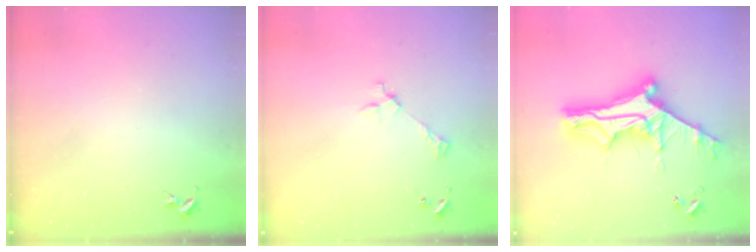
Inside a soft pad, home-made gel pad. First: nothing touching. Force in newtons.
{"total": 2.6, "press": 2.6, "slide": 0.3}
{"total": 13.2, "press": 13.1, "slide": 1.4}